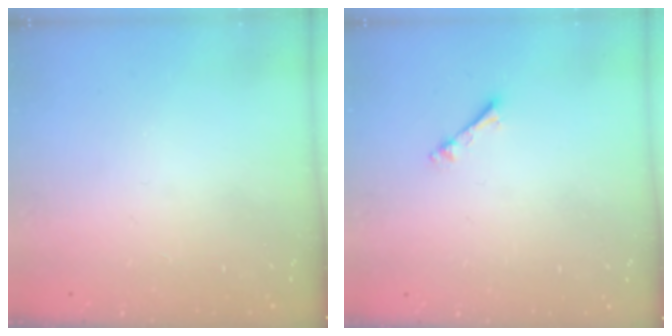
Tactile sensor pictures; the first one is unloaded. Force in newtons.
{"total": 1.7, "press": 1.7, "slide": 0.3}